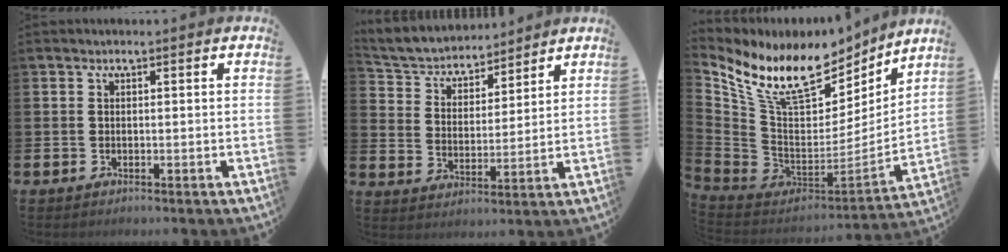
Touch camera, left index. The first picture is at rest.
{"total": 5.5, "force": [5.3, 1.6, 0.2], "torque": [-0.037, -0.041, 0.090]}
{"total": 12.7, "force": [9.5, 5.5, 6.3], "torque": [-0.156, -0.060, 0.170]}